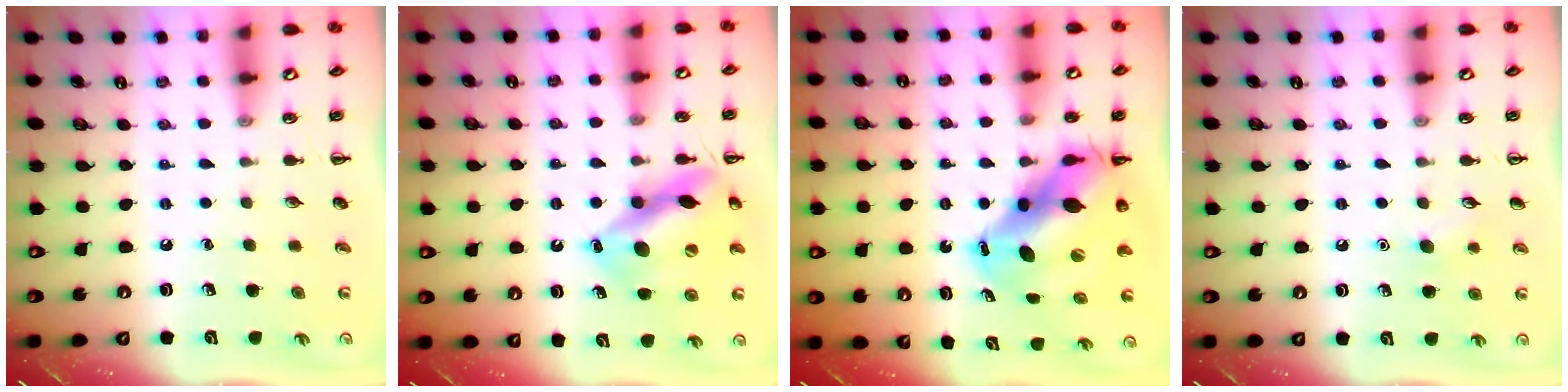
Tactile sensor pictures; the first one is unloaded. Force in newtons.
{"total": 14.9, "press": 14.6, "slide": 2.9}
{"total": 13.4, "press": 12.9, "slide": 3.6}
{"total": 6.2, "press": 6.0, "slide": 1.5}